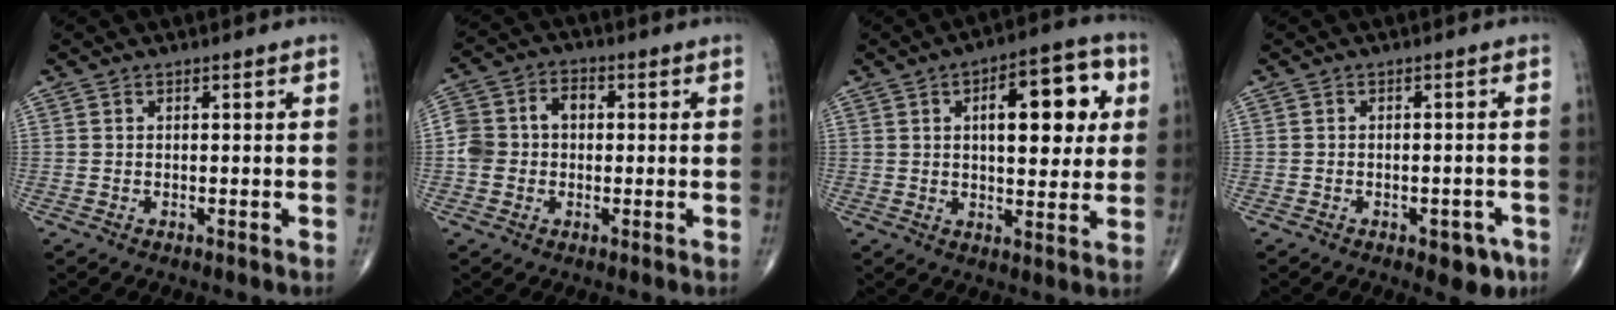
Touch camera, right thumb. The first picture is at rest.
{"total": 7.4, "force": [0.0, 6.0, 4.4], "torque": [-0.078, 0.032, -0.005]}
{"total": 14.9, "force": [3.7, 6.6, 12.9], "torque": [-0.140, 0.007, 0.049]}
{"total": 4.7, "force": [-2.5, 2.5, 3.2], "torque": [-0.020, 0.010, -0.027]}